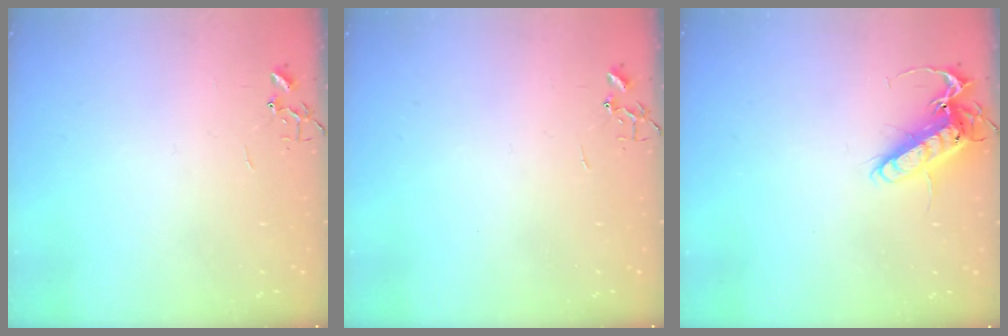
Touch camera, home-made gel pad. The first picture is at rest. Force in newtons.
{"total": 0.0}
{"total": 14.4, "press": 14.2, "slide": 2.2}